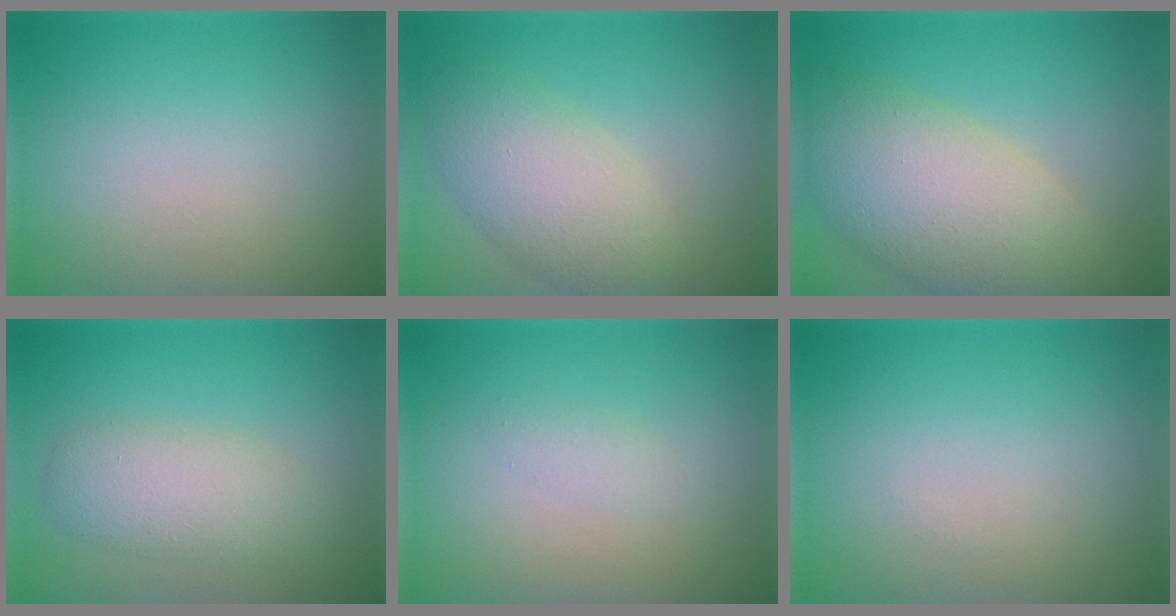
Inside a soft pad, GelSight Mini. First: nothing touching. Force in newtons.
{"total": 5.4, "press": 5.4, "slide": 0.2}
{"total": 8.7, "press": 8.6, "slide": 0.9}
{"total": 3.9, "press": 3.9, "slide": 0.1}
{"total": 0.8, "press": 0.8, "slide": 0.0}
{"total": 0.0}